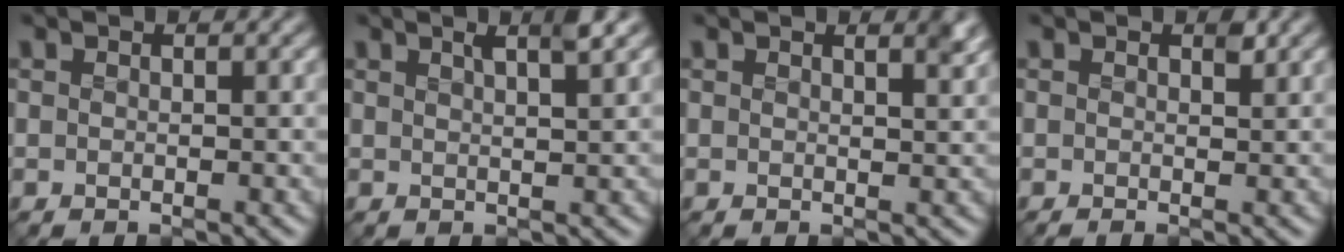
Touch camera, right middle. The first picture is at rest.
{"total": 2.3, "force": [1.3, 0.4, 1.9], "torque": [-0.017, 0.004, 0.012]}
{"total": 1.9, "force": [1.2, 0.6, 1.3], "torque": [-0.006, 0.000, 0.011]}
{"total": 0.8, "force": [0.1, 0.1, 0.8], "torque": [-0.011, -0.005, -0.001]}